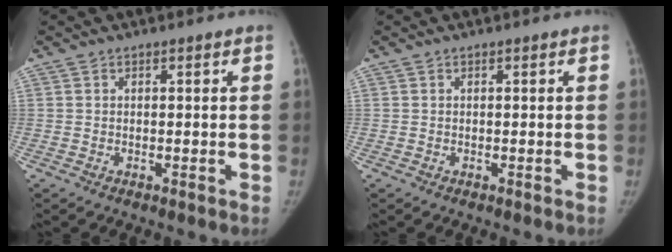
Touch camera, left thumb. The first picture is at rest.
{"total": 0.0}